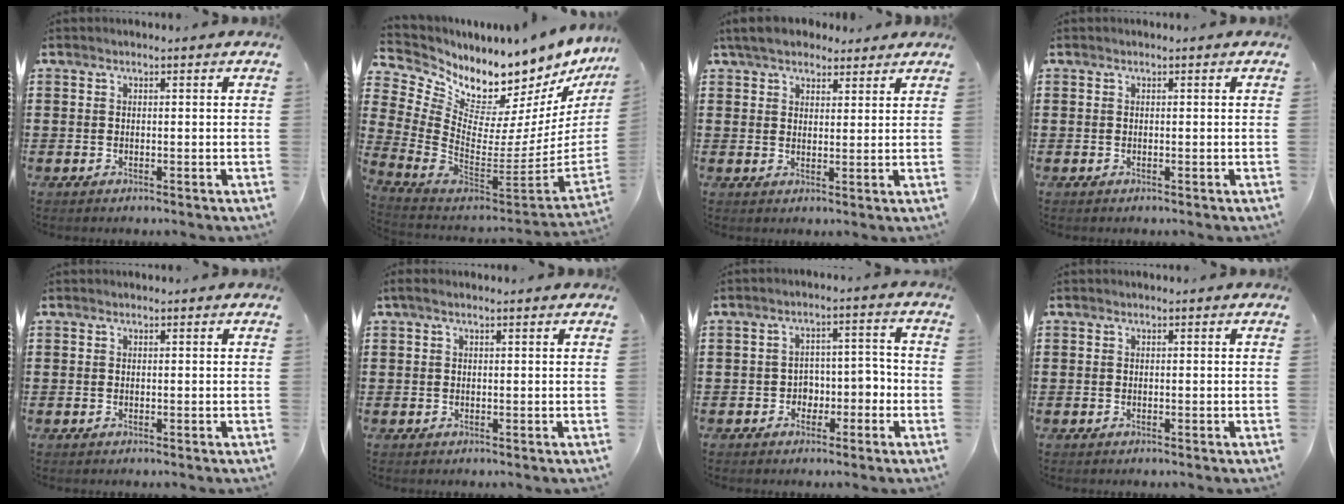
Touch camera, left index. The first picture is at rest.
{"total": 6.3, "force": [6.1, 1.6, 0.2], "torque": [-0.057, -0.086, 0.102]}
{"total": 4.8, "force": [4.1, 1.9, 1.5], "torque": [-0.045, 0.001, 0.077]}
{"total": 0.0}
{"total": 0.0}
{"total": 0.8, "force": [0.1, 0.2, 0.8], "torque": [-0.015, 0.000, 0.003]}
{"total": 3.7, "force": [-2.1, 2.7, 1.5], "torque": [-0.036, 0.009, -0.046]}
{"total": 0.0}